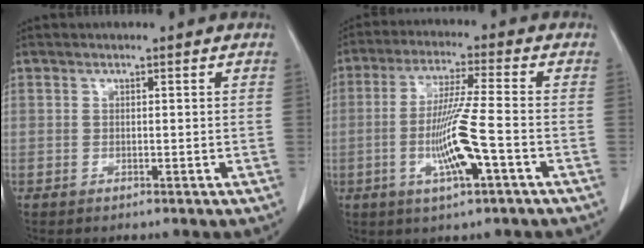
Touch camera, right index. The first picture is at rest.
{"total": 10.2, "force": [-2.9, -0.1, 9.8], "torque": [-0.194, -0.010, -0.055]}